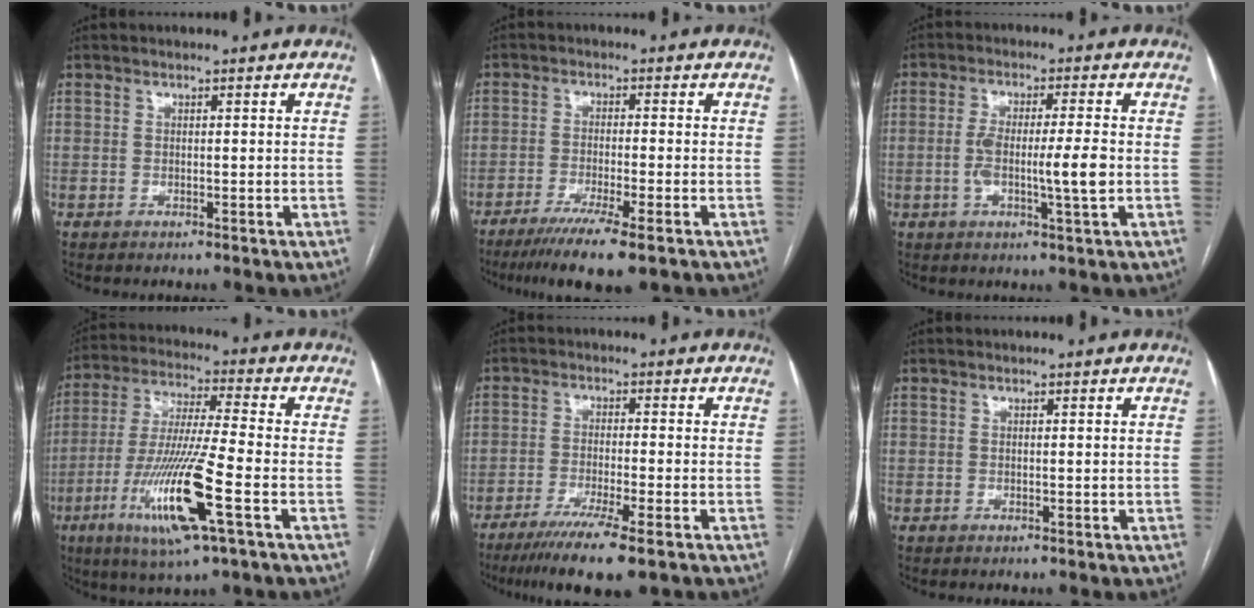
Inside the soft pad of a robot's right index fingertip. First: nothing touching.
{"total": 9.1, "force": [-6.2, 0.0, 6.7], "torque": [-0.105, -0.021, -0.095]}
{"total": 7.4, "force": [-1.1, 0.2, 7.4], "torque": [-0.135, 0.001, -0.019]}
{"total": 15.9, "force": [-5.9, 0.4, 14.8], "torque": [-0.302, -0.024, -0.110]}
{"total": 9.9, "force": [-6.7, 0.0, 7.3], "torque": [-0.115, -0.024, -0.104]}
{"total": 0.0}